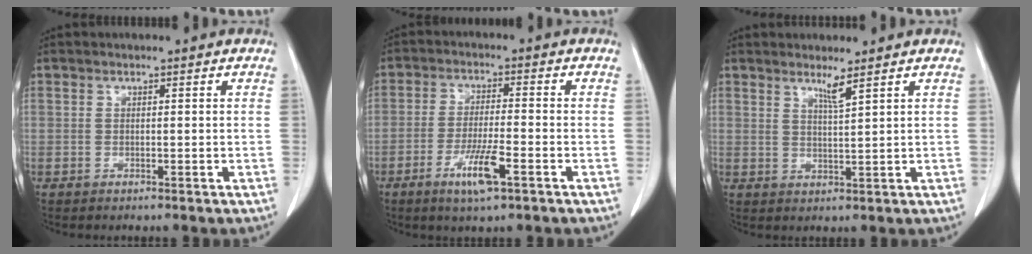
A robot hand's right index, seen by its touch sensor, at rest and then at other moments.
{"total": 6.9, "force": [-3.5, 0.7, 5.9], "torque": [-0.113, -0.011, -0.060]}
{"total": 2.4, "force": [1.8, -0.7, 1.5], "torque": [-0.028, -0.013, 0.036]}